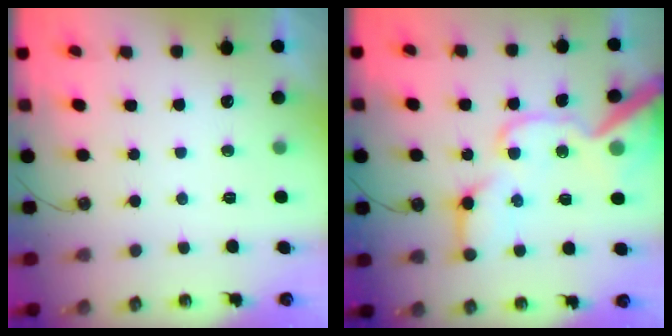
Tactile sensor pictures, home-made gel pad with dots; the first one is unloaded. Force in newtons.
{"total": 22.8, "press": 22.6, "slide": 3.0}